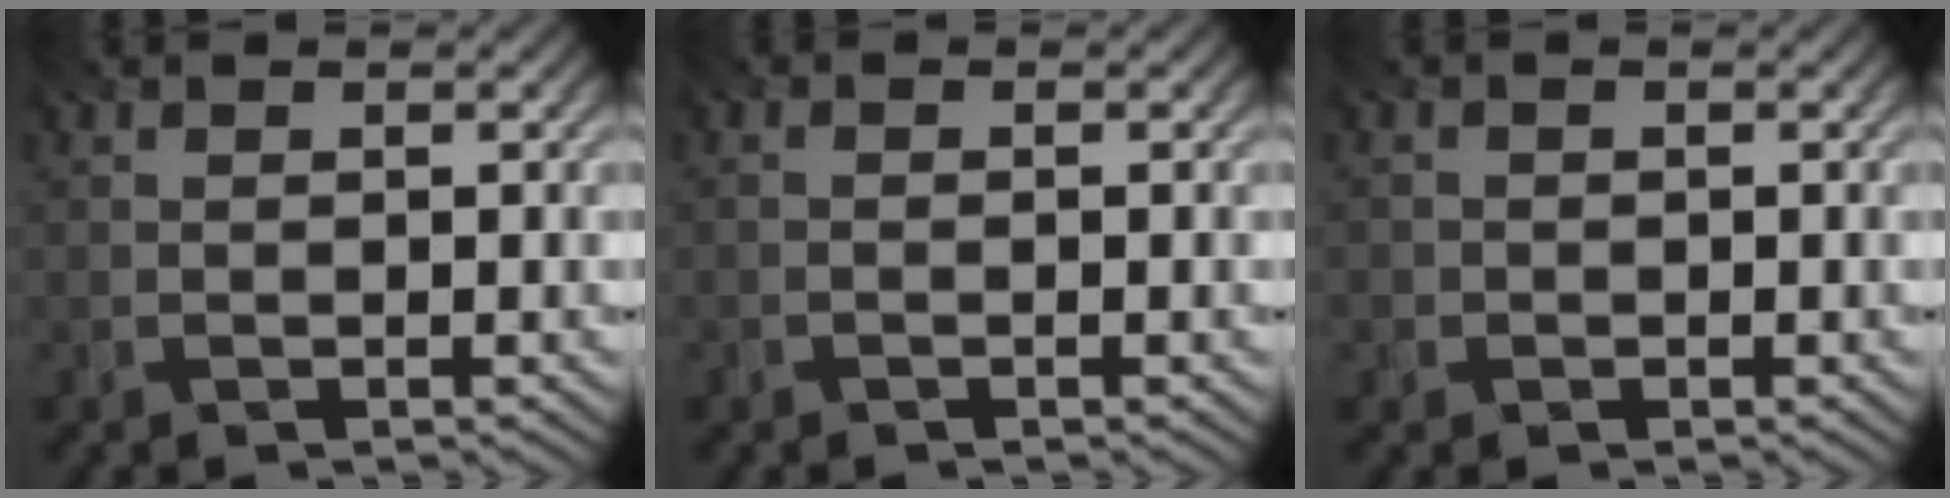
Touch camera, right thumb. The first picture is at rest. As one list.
[{"total": 0.9, "force": [-0.8, 0.3, 0.3], "torque": [-0.004, -0.002, -0.019]}, {"total": 1.1, "force": [-0.7, 0.8, -0.4], "torque": [0.010, -0.005, -0.021]}]